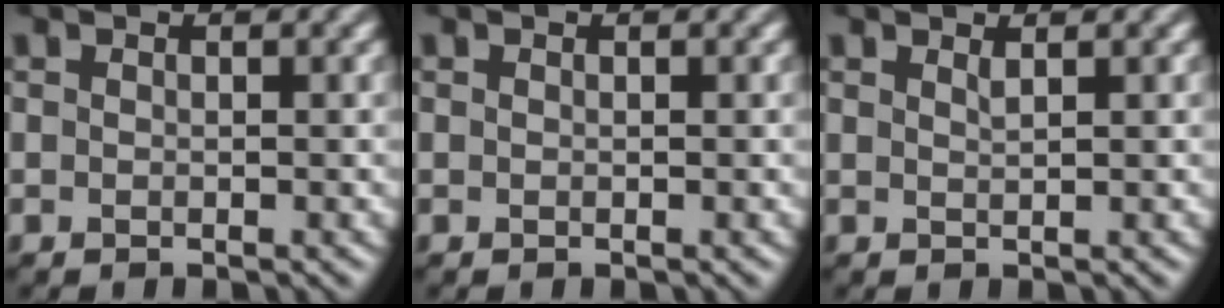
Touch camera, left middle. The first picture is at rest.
{"total": 0.0}
{"total": 0.6, "force": [0.5, 0.1, 0.4], "torque": [-0.004, -0.001, 0.008]}